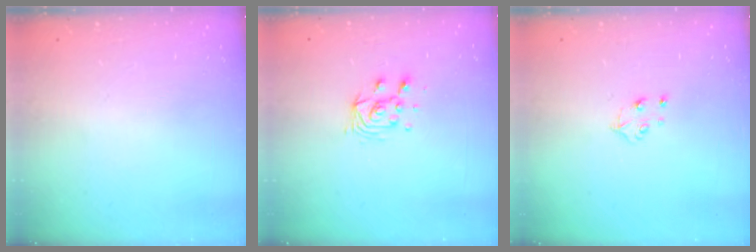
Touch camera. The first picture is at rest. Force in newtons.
{"total": 6.4, "press": 6.4, "slide": 0.3}
{"total": 4.3, "press": 4.3, "slide": 0.5}